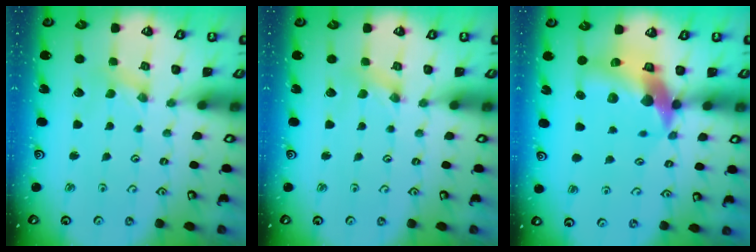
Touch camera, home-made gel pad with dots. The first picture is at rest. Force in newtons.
{"total": 0.0}
{"total": 15.8, "press": 15.7, "slide": 2.3}